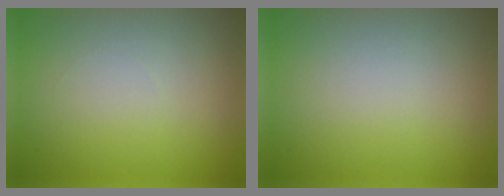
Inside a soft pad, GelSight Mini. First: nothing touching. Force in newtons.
{"total": 0.0}